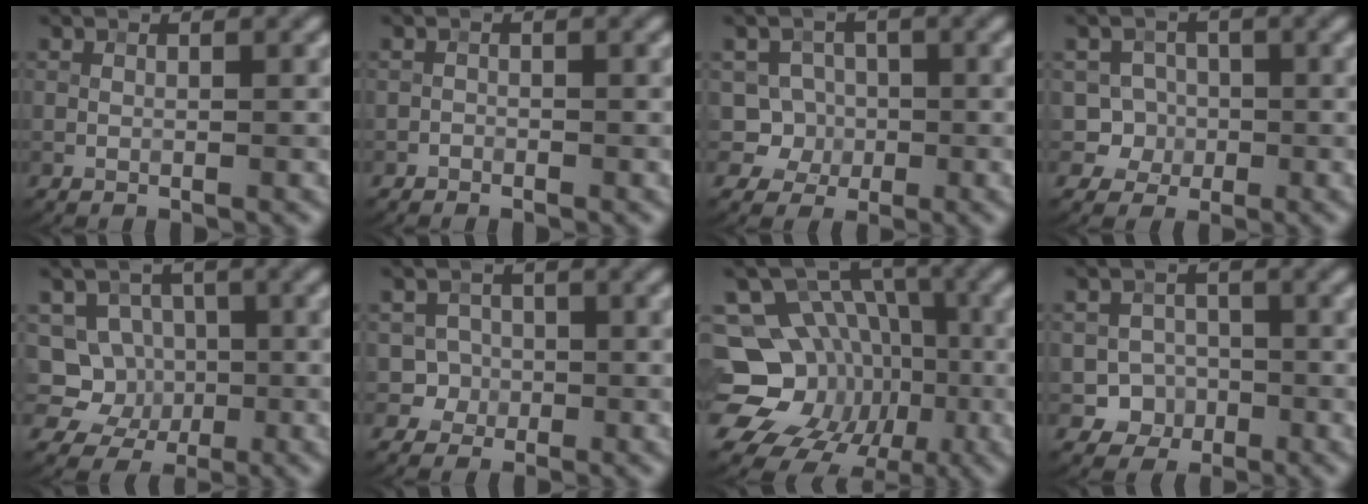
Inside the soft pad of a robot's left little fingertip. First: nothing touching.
{"total": 0.7, "force": [-0.5, 0.3, -0.1], "torque": [0.006, 0.001, -0.010]}
{"total": 4.4, "force": [-0.9, 4.2, 0.9], "torque": [0.012, 0.013, -0.035]}
{"total": 3.9, "force": [-1.0, 3.7, 0.7], "torque": [0.021, 0.005, -0.031]}
{"total": 4.9, "force": [-0.2, 4.6, 1.7], "torque": [-0.005, 0.008, -0.025]}
{"total": 2.7, "force": [-0.9, 2.6, 0.2], "torque": [0.027, 0.004, -0.018]}
{"total": 16.4, "force": [-4.3, 14.4, 6.7], "torque": [-0.133, -0.004, -0.066]}
{"total": 3.5, "force": [-1.4, 3.1, 0.5], "torque": [0.017, 0.007, -0.029]}